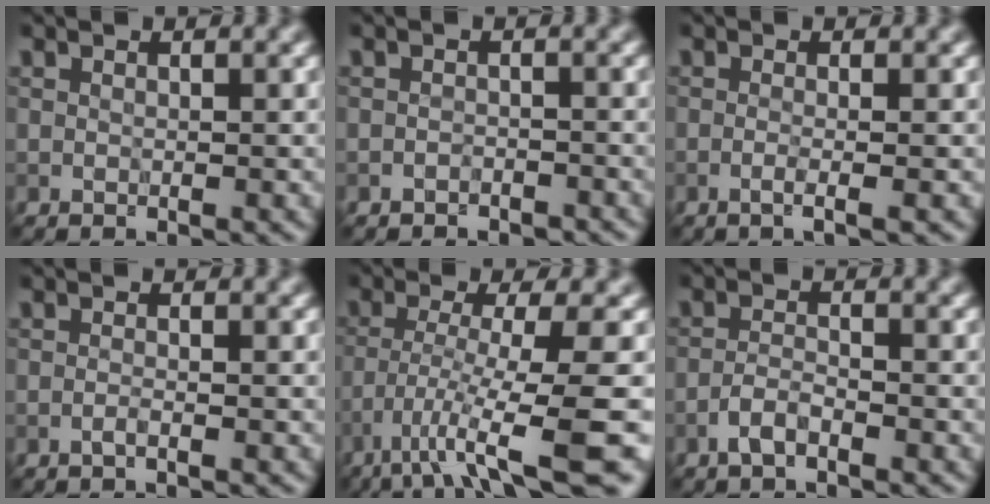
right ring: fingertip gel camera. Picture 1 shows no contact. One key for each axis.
{"total": 1.4, "fx": -1.3, "fy": 0.5, "fz": -0.1, "tx": 0.008, "ty": 0.005, "tz": -0.022}
{"total": 1.8, "fx": -0.3, "fy": 0.7, "fz": 1.7, "tx": -0.014, "ty": 0.000, "tz": -0.019}
{"total": 0.6, "fx": -0.4, "fy": 0.1, "fz": 0.4, "tx": -0.008, "ty": 0.002, "tz": -0.009}
{"total": 8.4, "fx": -4.3, "fy": 0.9, "fz": 7.1, "tx": -0.114, "ty": -0.005, "tz": -0.073}
{"total": 1.7, "fx": -1.2, "fy": 0.5, "fz": 1.1, "tx": -0.025, "ty": 0.007, "tz": -0.031}